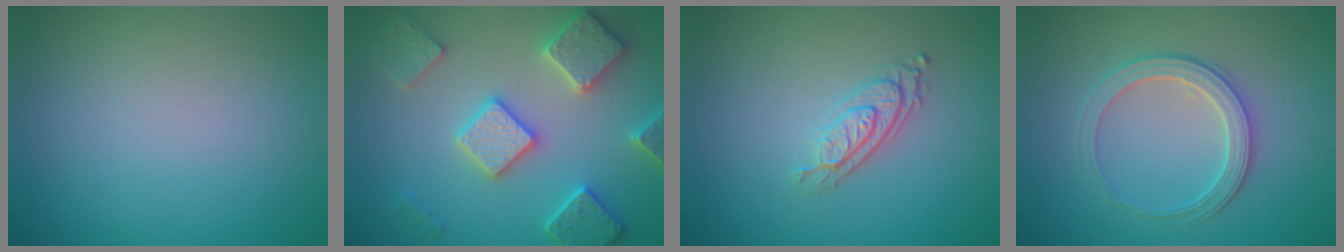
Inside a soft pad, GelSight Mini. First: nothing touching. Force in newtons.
{"total": 5.8, "press": 5.6, "slide": 1.3}
{"total": 2.8, "press": 2.0, "slide": 1.8}
{"total": 2.8, "press": 2.8, "slide": 0.3}